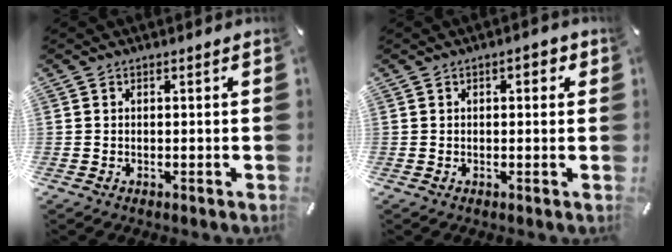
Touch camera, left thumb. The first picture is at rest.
{"total": 2.2, "force": [0.5, 1.2, 1.8], "torque": [-0.020, 0.003, 0.002]}